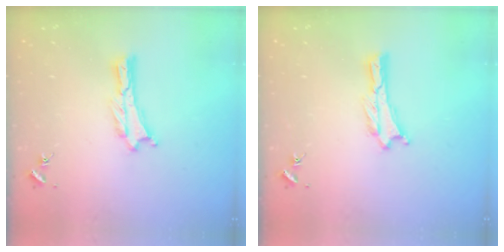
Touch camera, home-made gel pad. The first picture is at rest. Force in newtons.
{"total": 0.0}